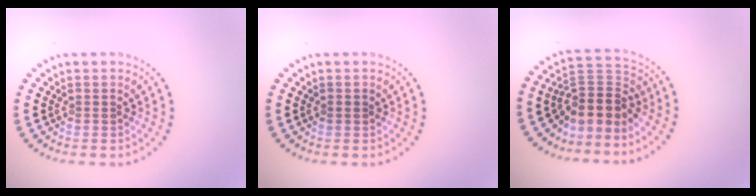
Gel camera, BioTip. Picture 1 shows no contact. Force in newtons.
{"total": 0.5, "press": 0.5, "slide": 0.1}
{"total": 4.1, "press": 3.1, "slide": 2.8}